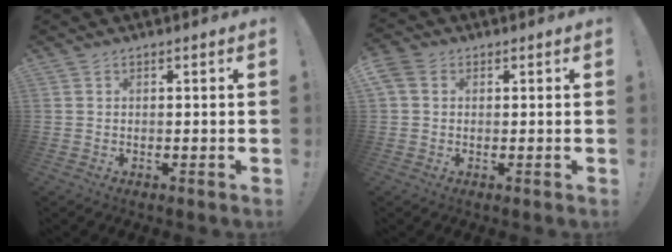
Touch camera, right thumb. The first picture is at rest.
{"total": 4.6, "force": [1.6, 3.4, 2.7], "torque": [-0.058, 0.002, 0.033]}